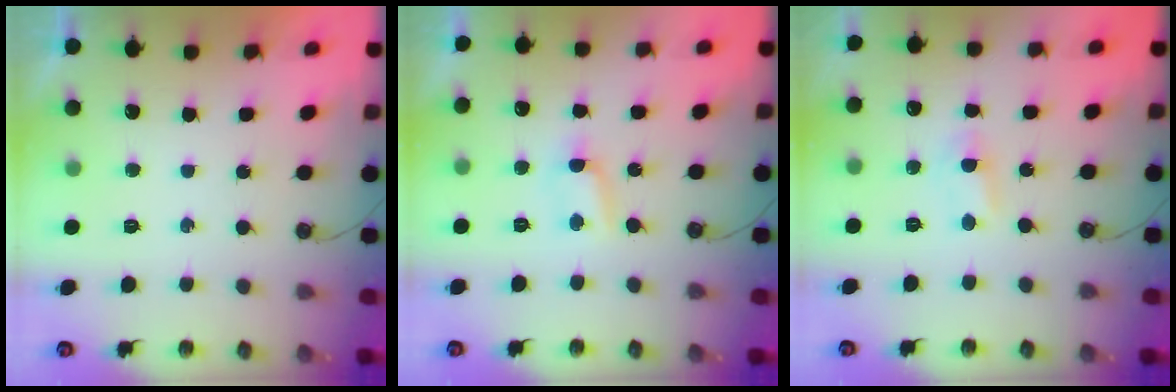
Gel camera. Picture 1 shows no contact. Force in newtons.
{"total": 4.3, "press": 4.3, "slide": 0.4}
{"total": 1.5, "press": 1.3, "slide": 0.6}